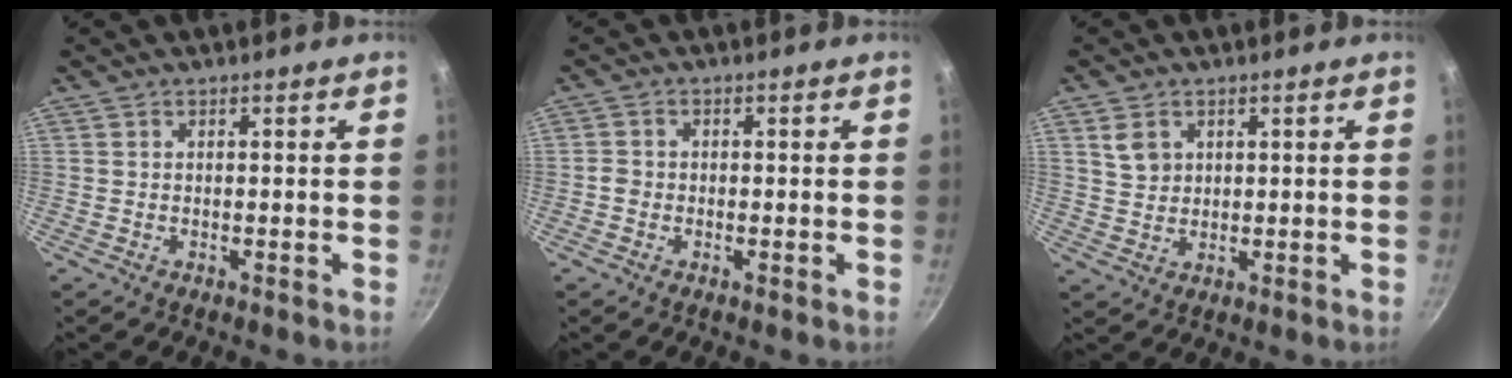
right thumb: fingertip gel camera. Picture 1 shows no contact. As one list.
[{"total": 1.5, "force": [-0.6, 1.3, 0.7], "torque": [-0.015, 0.007, -0.015]}, {"total": 4.3, "force": [2.0, 3.3, 2.0], "torque": [-0.022, -0.002, 0.043]}]